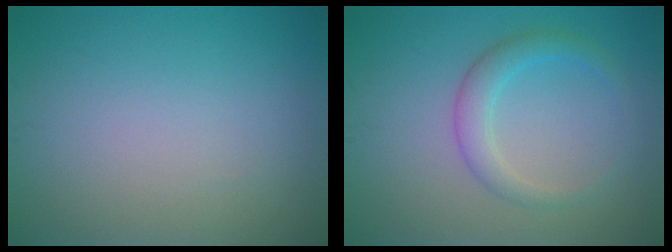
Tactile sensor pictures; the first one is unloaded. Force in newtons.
{"total": 2.6, "press": 2.6, "slide": 0.1}